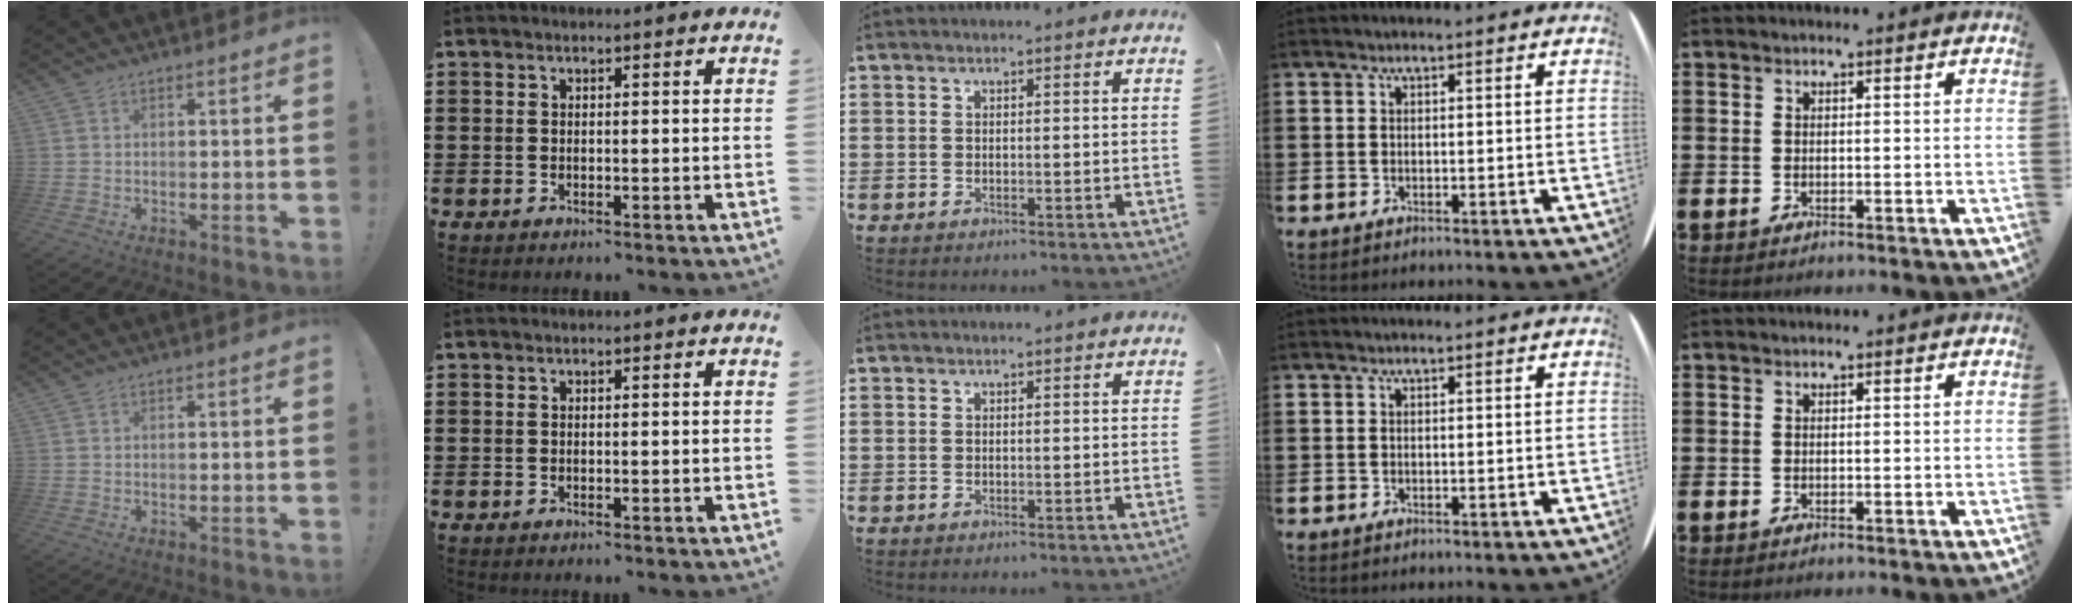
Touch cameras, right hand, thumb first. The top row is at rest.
{}